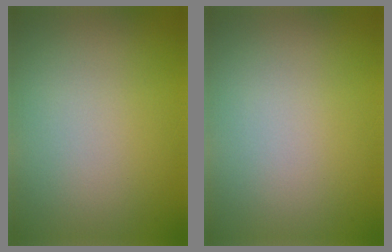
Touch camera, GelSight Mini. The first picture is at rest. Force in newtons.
{"total": 0.0}